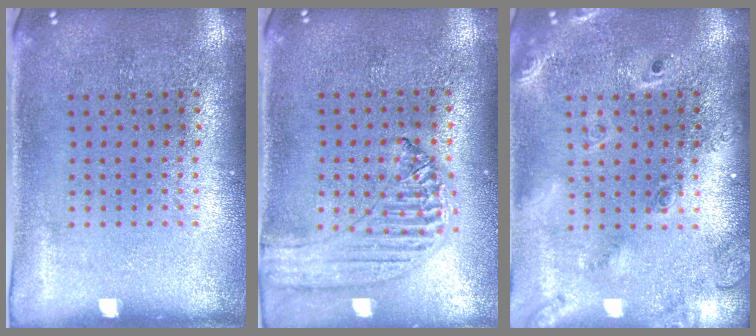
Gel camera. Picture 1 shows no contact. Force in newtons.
{"total": 1.2, "press": 1.2, "slide": 0.2}
{"total": 2.3, "press": 1.8, "slide": 1.3}